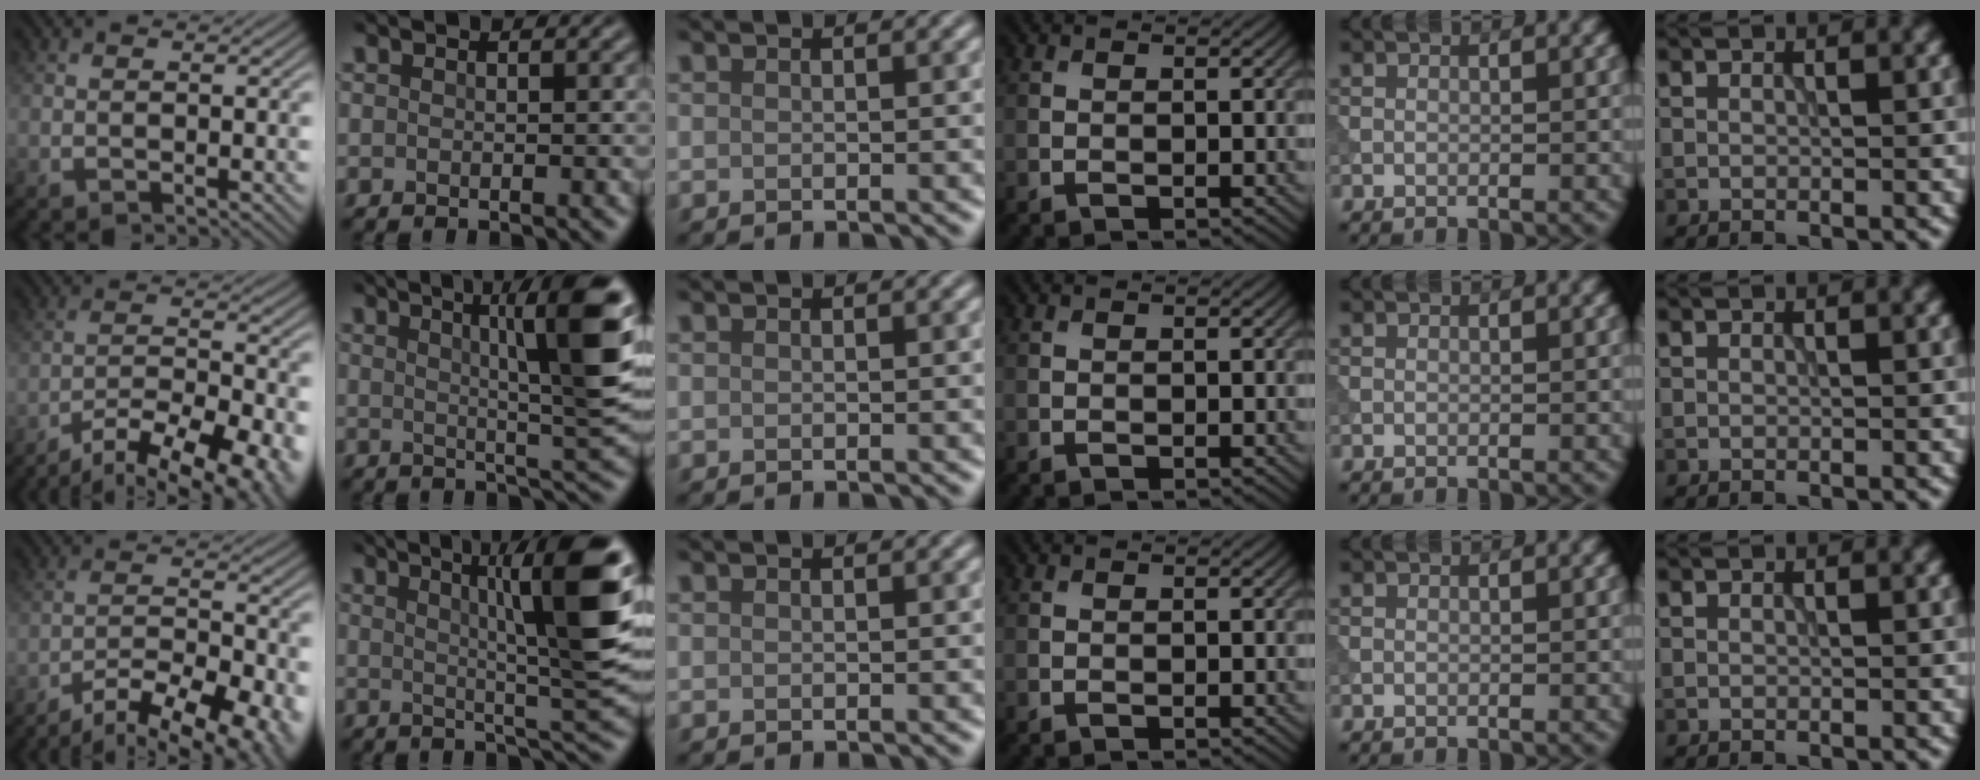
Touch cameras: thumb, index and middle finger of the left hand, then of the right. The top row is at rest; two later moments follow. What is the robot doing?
{"motion": "extract", "object": "tissue"}